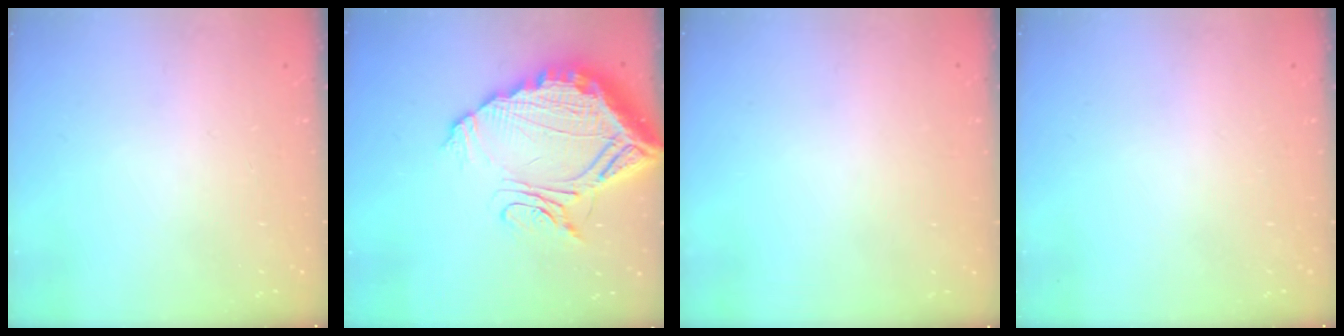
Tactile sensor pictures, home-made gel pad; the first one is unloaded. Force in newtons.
{"total": 20.5, "press": 20.4, "slide": 1.9}
{"total": 3.0, "press": 3.0, "slide": 0.1}
{"total": 0.0}